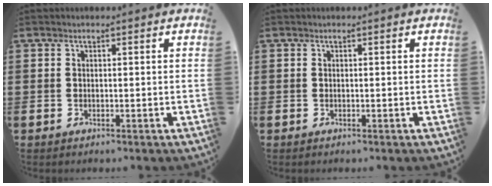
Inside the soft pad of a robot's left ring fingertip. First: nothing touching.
{"total": 0.0}